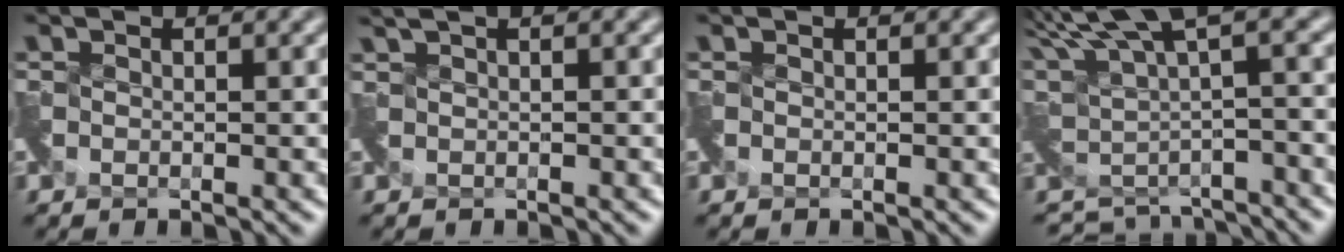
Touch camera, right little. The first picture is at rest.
{"total": 1.4, "force": [0.9, 0.5, 0.9], "torque": [-0.024, 0.000, 0.018]}
{"total": 0.0}
{"total": 6.1, "force": [2.7, 2.2, 4.9], "torque": [-0.094, -0.011, 0.076]}